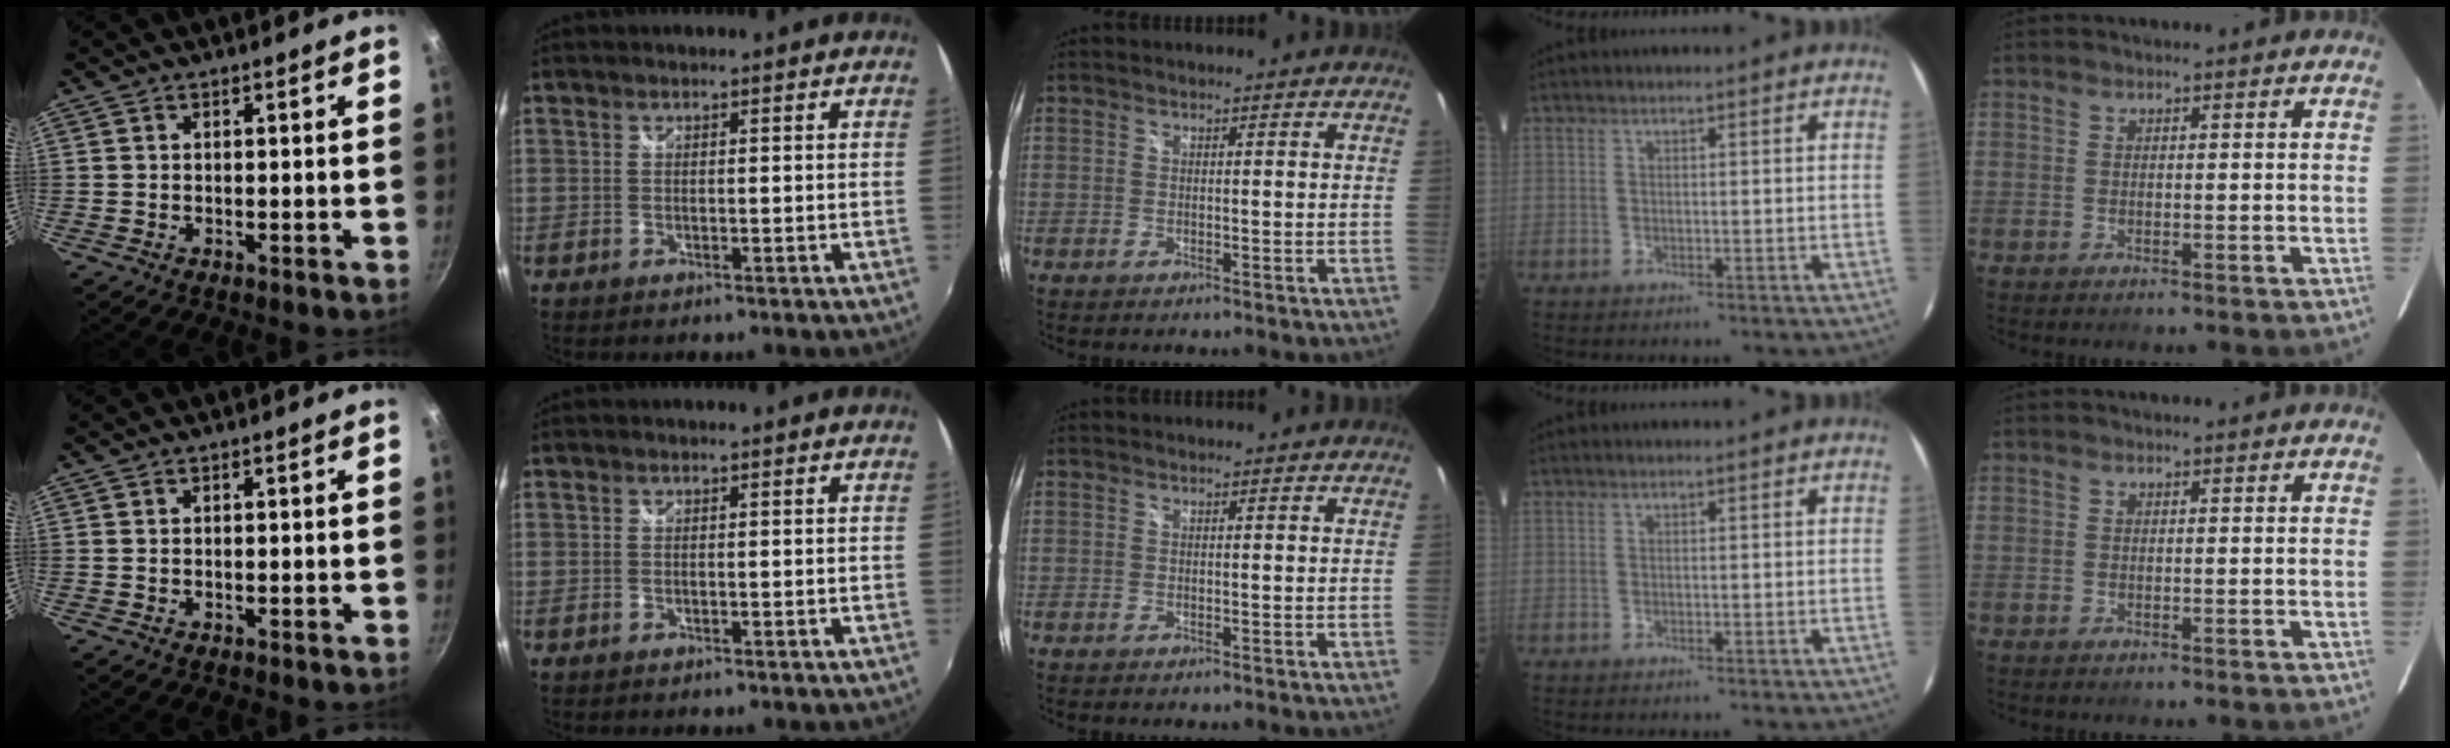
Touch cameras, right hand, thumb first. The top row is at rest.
{}